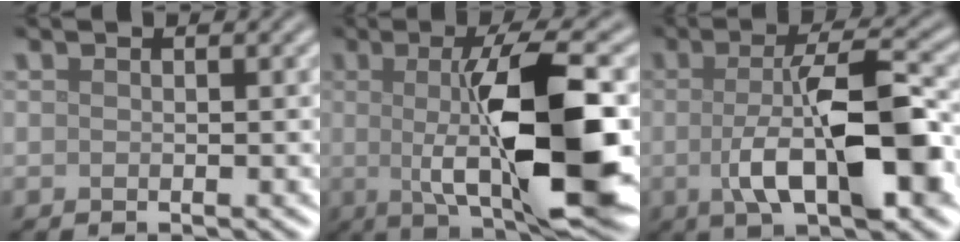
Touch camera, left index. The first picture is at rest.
{"total": 11.7, "force": [0.0, 3.1, 11.2], "torque": [-0.167, -0.007, 0.001]}
{"total": 9.1, "force": [-1.2, 2.9, 8.5], "torque": [-0.147, -0.001, -0.020]}